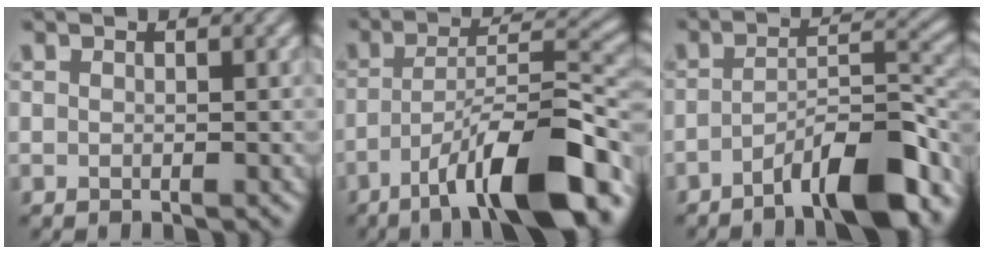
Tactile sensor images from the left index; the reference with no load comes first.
{"total": 11.9, "force": [-7.0, 2.7, 9.2], "torque": [-0.143, 0.016, -0.118]}
{"total": 9.0, "force": [-5.7, 2.1, 6.6], "torque": [-0.095, 0.005, -0.094]}